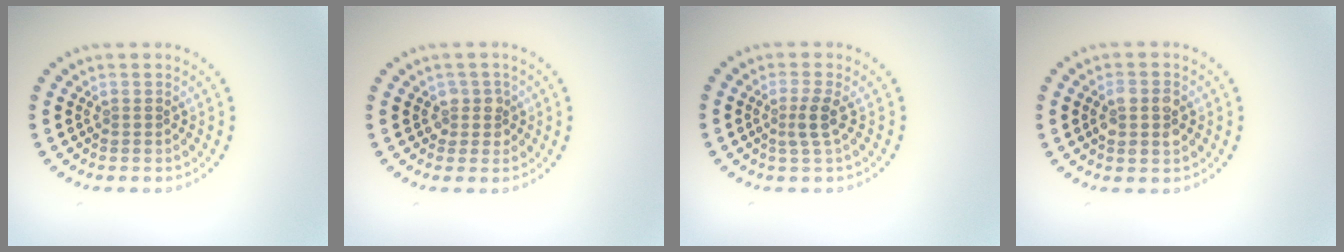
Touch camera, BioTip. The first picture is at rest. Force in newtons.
{"total": 1.6, "press": 1.4, "slide": 0.6}
{"total": 1.9, "press": 1.4, "slide": 1.2}
{"total": 2.7, "press": 2.7, "slide": 0.3}